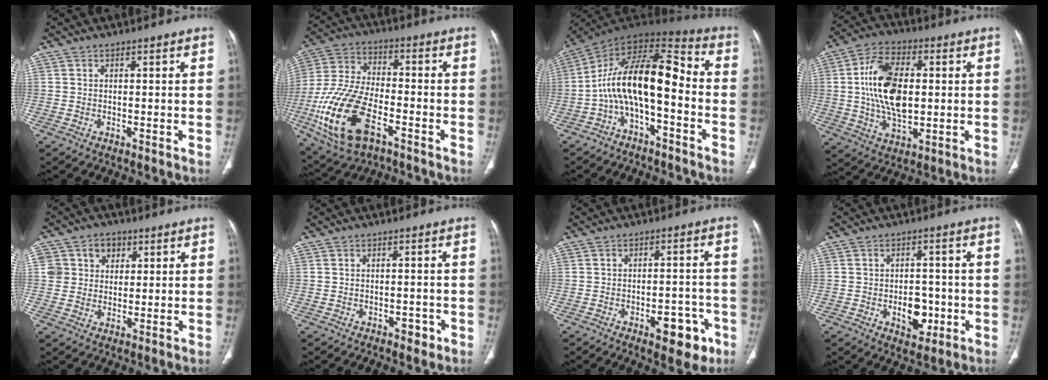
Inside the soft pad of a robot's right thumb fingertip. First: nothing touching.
{"total": 19.3, "force": [-7.7, 9.6, 14.9], "torque": [-0.315, 0.018, -0.137]}
{"total": 15.4, "force": [-3.5, 6.7, 13.5], "torque": [-0.218, 0.095, -0.069]}
{"total": 15.9, "force": [1.2, 8.8, 13.1], "torque": [-0.237, 0.008, 0.023]}
{"total": 7.1, "force": [2.5, 6.3, 2.0], "torque": [0.002, -0.002, 0.042]}
{"total": 2.3, "force": [-1.3, 1.4, 1.3], "torque": [-0.012, 0.007, -0.014]}
{"total": 8.7, "force": [-4.2, 4.3, 6.3], "torque": [-0.057, 0.030, -0.050]}
{"total": 6.8, "force": [-1.8, 4.5, 4.8], "torque": [-0.041, 0.011, -0.018]}